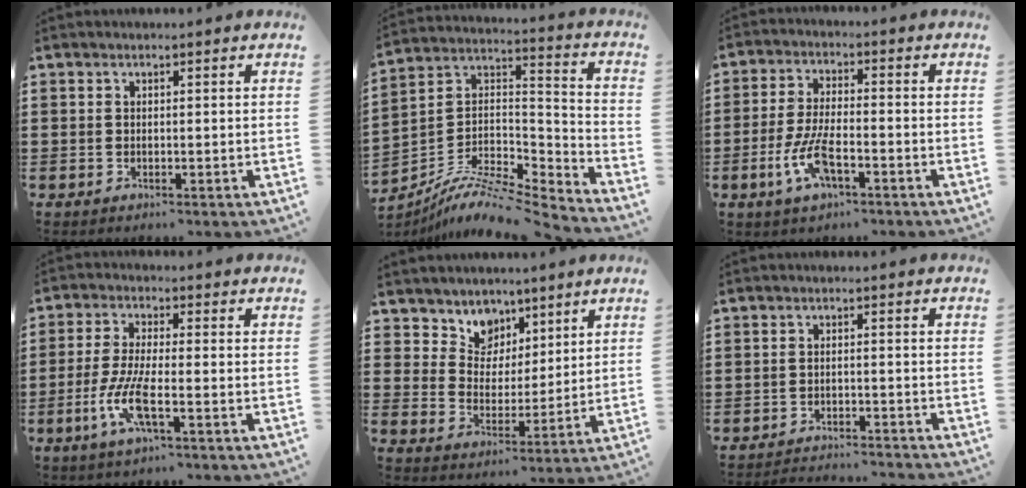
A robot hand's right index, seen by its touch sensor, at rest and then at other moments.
{"total": 7.8, "force": [-6.5, 1.9, 3.8], "torque": [-0.082, -0.002, -0.136]}
{"total": 7.4, "force": [-3.0, 2.4, 6.2], "torque": [-0.141, -0.010, -0.060]}
{"total": 7.1, "force": [-2.8, 1.6, 6.4], "torque": [-0.148, -0.015, -0.058]}
{"total": 6.1, "force": [4.2, 4.3, -0.5], "torque": [-0.033, -0.023, 0.078]}
{"total": 2.5, "force": [-2.5, -0.1, 0.2], "torque": [-0.009, 0.000, -0.054]}